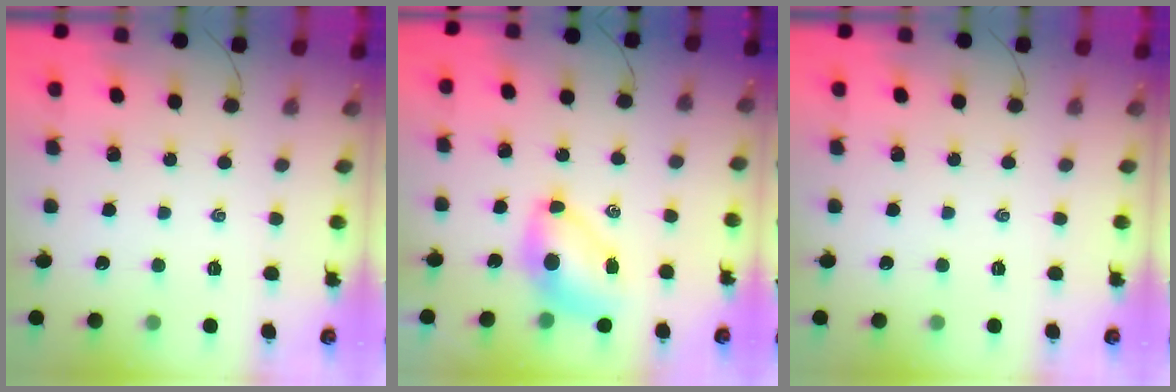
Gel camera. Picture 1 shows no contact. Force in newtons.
{"total": 7.1, "press": 7.0, "slide": 1.1}
{"total": 0.0}